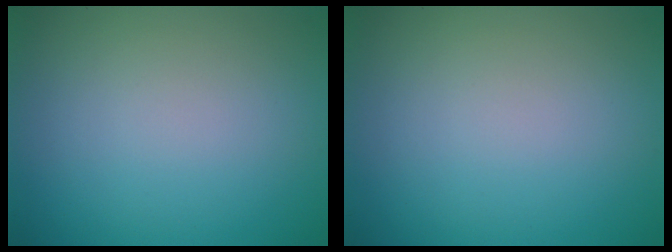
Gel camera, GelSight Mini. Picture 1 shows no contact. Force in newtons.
{"total": 0.0}